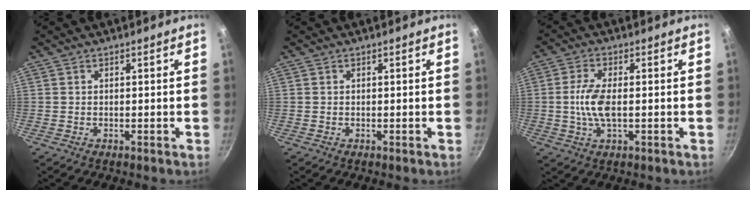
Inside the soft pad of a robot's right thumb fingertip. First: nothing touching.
{"total": 0.0}
{"total": 6.7, "force": [-0.4, 2.8, 6.1], "torque": [-0.131, 0.005, -0.011]}